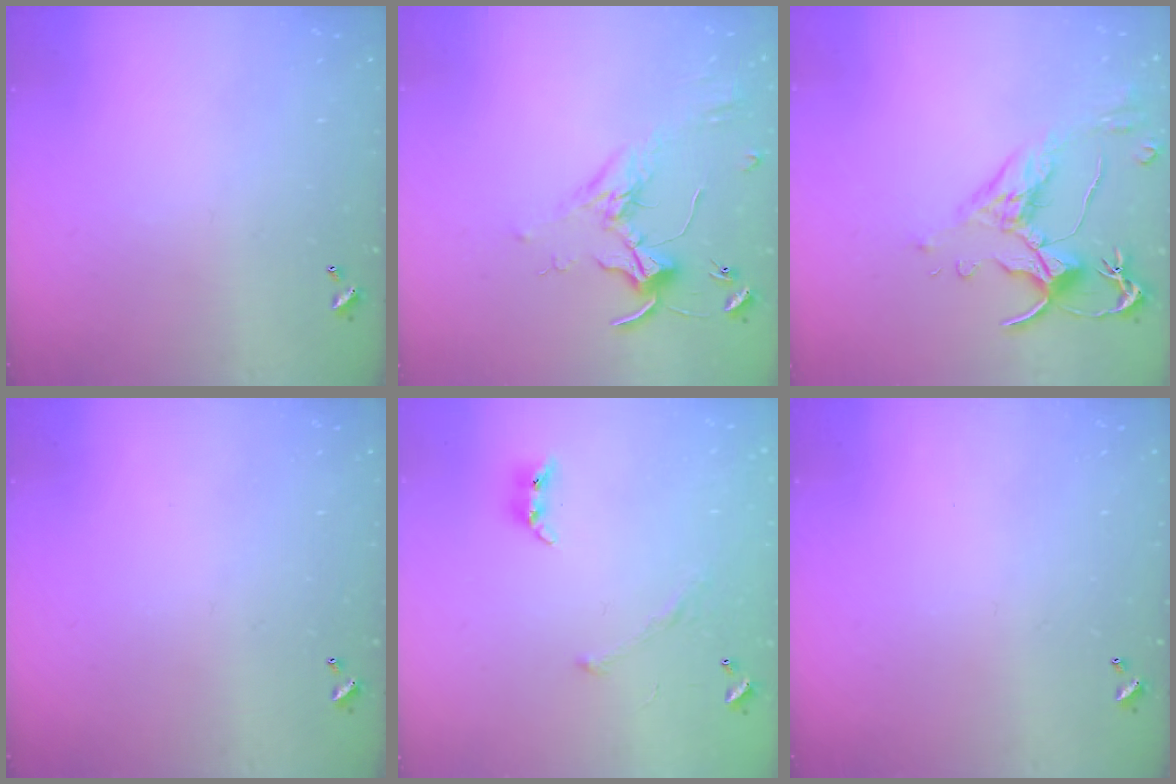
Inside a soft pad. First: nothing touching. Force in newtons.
{"total": 1.6, "press": 1.6, "slide": 0.4}
{"total": 2.5, "press": 2.1, "slide": 1.4}
{"total": 0.0}
{"total": 3.6, "press": 3.5, "slide": 0.9}
{"total": 0.0}